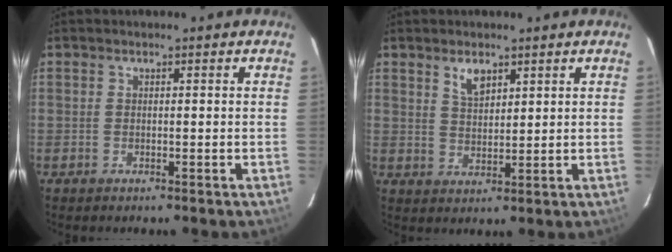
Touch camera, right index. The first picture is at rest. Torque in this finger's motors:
{"motor_torque": [0.39, 0.28, 0.07, 0.05]}